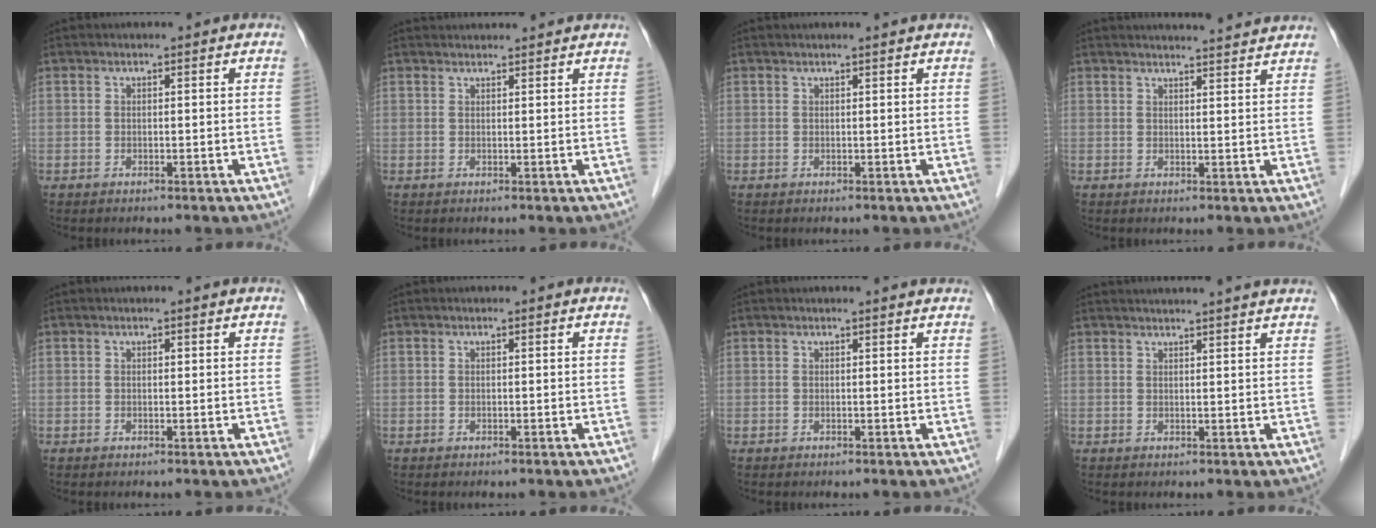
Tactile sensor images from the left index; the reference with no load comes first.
{"total": 4.4, "force": [4.3, 0.3, 0.6], "torque": [-0.009, 0.033, 0.052]}
{"total": 1.9, "force": [1.8, -0.3, 0.7], "torque": [-0.010, 0.010, 0.024]}
{"total": 7.7, "force": [7.4, -0.3, 1.9], "torque": [-0.026, 0.013, 0.078]}
{"total": 0.0}
{"total": 0.0}
{"total": 2.3, "force": [2.2, -0.1, 0.6], "torque": [-0.011, 0.004, 0.018]}
{"total": 10.5, "force": [9.8, -0.6, 3.8], "torque": [-0.054, 0.017, 0.108]}